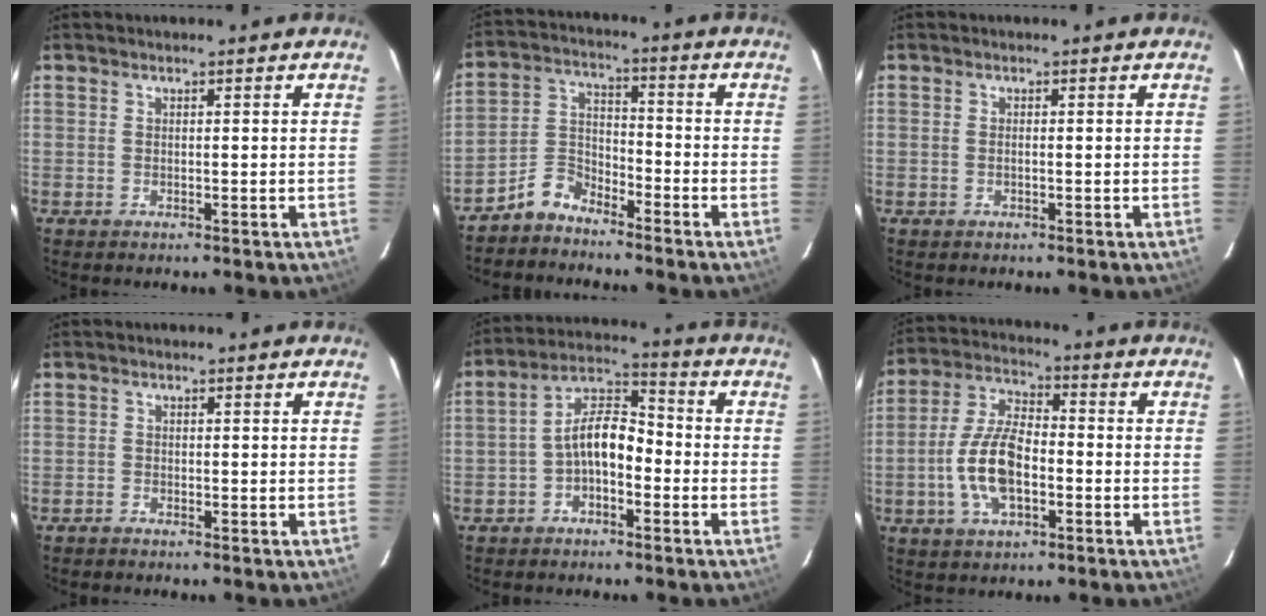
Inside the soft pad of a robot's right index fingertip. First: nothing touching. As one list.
[{"total": 6.0, "force": [-4.9, 2.8, 2.0], "torque": [-0.049, 0.025, -0.102]}, {"total": 1.6, "force": [1.3, -0.9, 0.2], "torque": [-0.004, -0.025, 0.003]}, {"total": 0.8, "force": [-0.8, 0.2, 0.0], "torque": [-0.005, 0.001, -0.016]}, {"total": 7.5, "force": [-2.7, 3.9, 5.8], "torque": [-0.115, 0.027, -0.050]}, {"total": 11.2, "force": [-3.2, 5.2, 9.5], "torque": [-0.201, 0.008, -0.060]}]